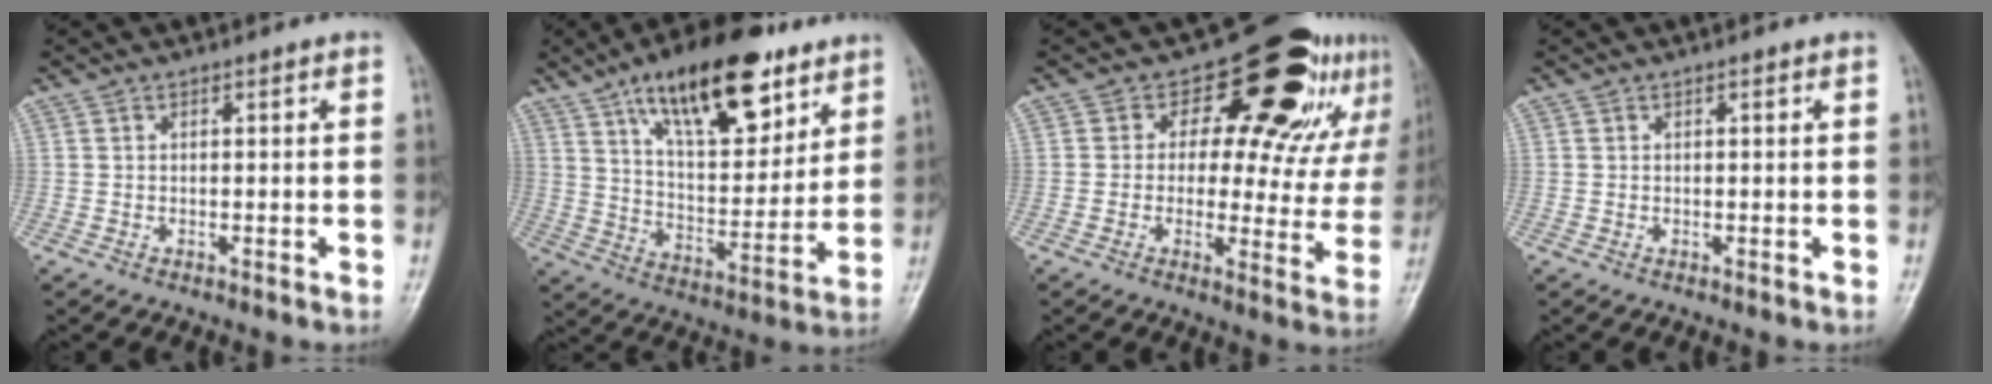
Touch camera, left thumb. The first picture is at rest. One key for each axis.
{"total": 22.1, "fx": 12.8, "fy": 9.4, "fz": 15.4, "tx": -0.205, "ty": -0.049, "tz": 0.216}
{"total": 18.0, "fx": 10.9, "fy": 10.0, "fz": 10.4, "tx": -0.073, "ty": -0.052, "tz": 0.121}
{"total": 0.0}